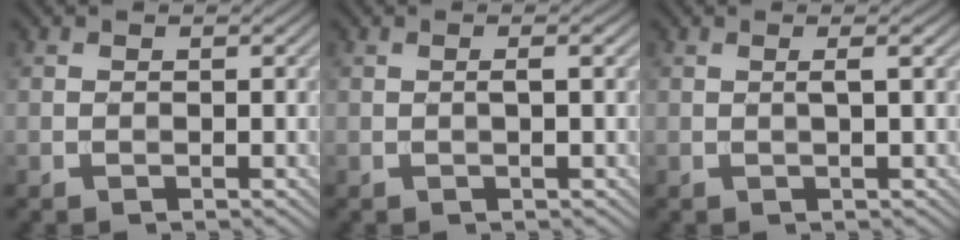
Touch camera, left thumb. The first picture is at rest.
{"total": 1.3, "force": [0.1, 0.0, 1.3], "torque": [-0.028, 0.004, 0.000]}
{"total": 1.7, "force": [0.3, 0.1, 1.7], "torque": [-0.033, 0.009, -0.001]}